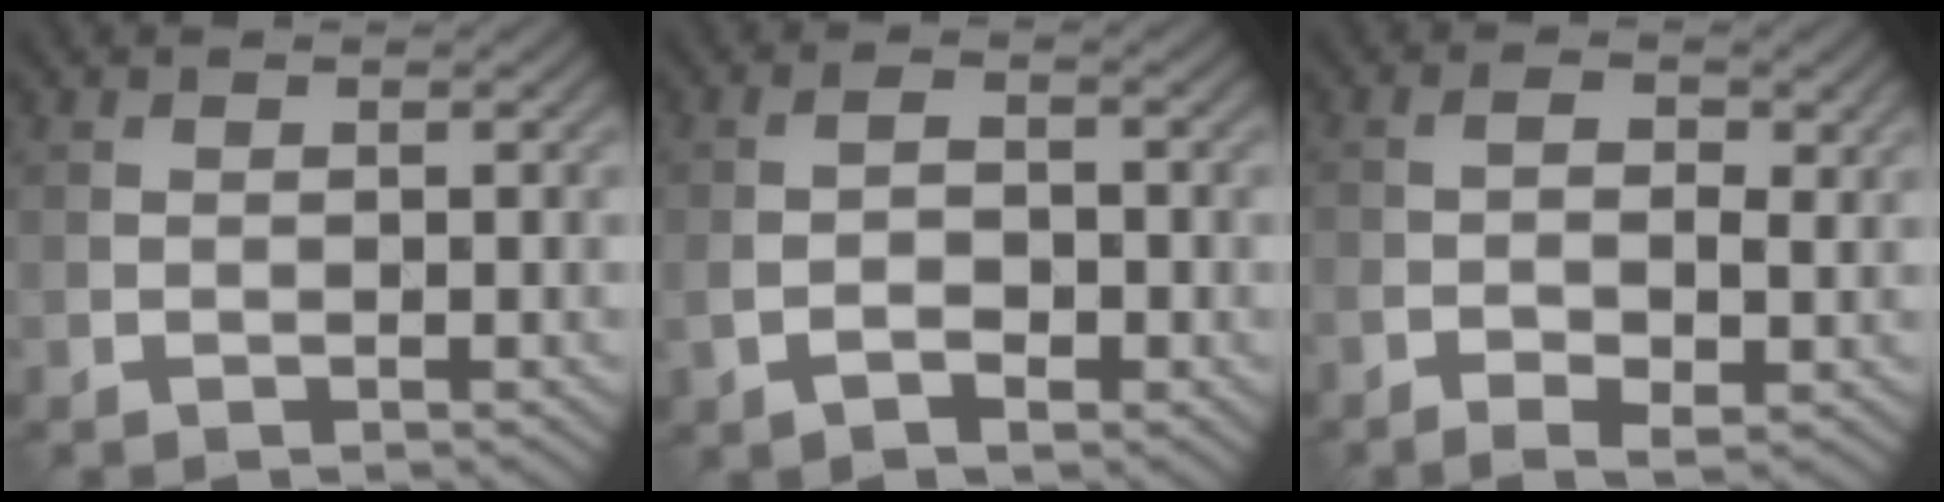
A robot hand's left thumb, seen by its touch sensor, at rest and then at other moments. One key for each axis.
{"total": 3.4, "fx": -1.5, "fy": 1.6, "fz": 2.6, "tx": -0.056, "ty": -0.002, "tz": -0.031}
{"total": 4.9, "fx": -1.4, "fy": 1.8, "fz": 4.4, "tx": -0.084, "ty": -0.006, "tz": -0.024}